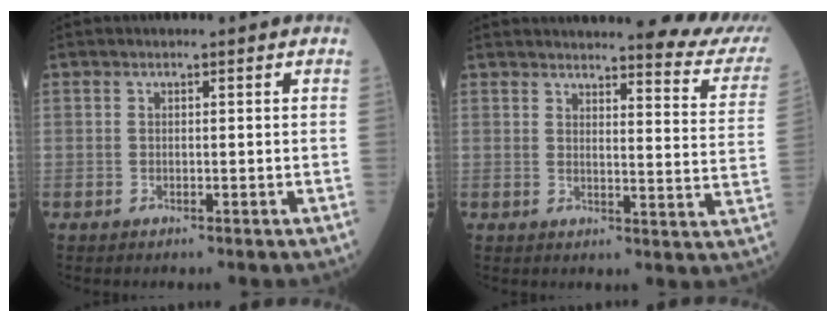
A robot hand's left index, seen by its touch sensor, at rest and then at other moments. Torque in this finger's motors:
{"motor_torque": [1.07, -1.07, 0.37, 0.07]}